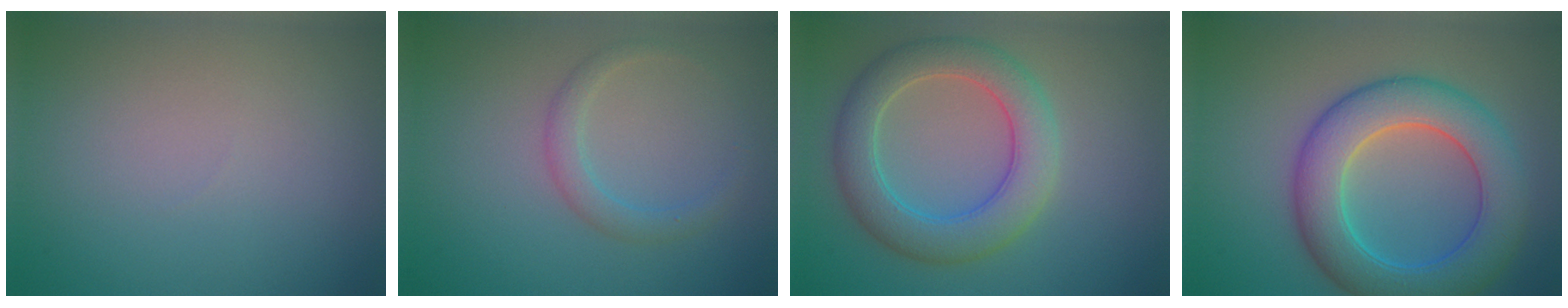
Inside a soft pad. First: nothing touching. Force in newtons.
{"total": 1.9, "press": 1.9, "slide": 0.2}
{"total": 5.9, "press": 5.9, "slide": 0.3}
{"total": 8.3, "press": 8.3, "slide": 0.2}